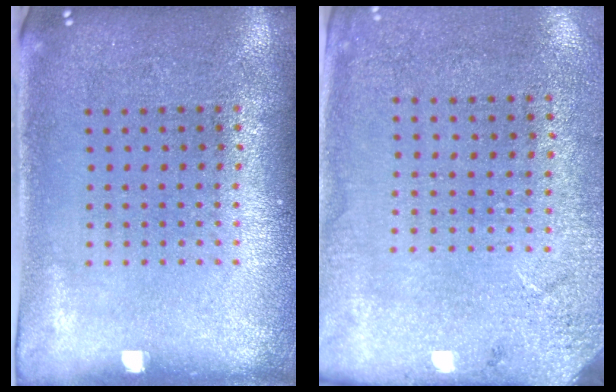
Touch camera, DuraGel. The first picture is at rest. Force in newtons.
{"total": 2.7, "press": 2.2, "slide": 1.5}